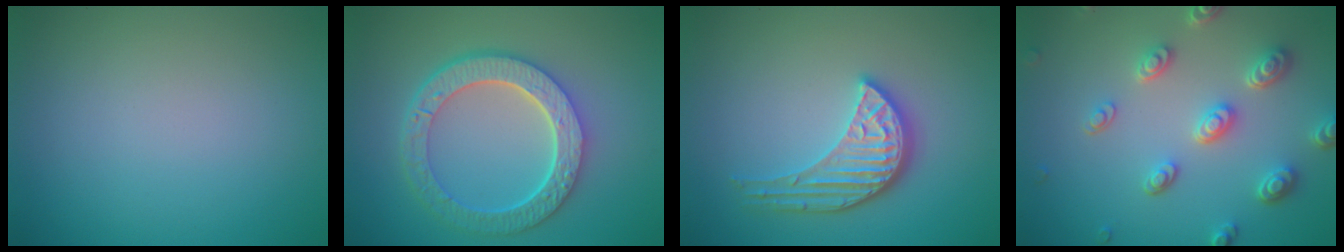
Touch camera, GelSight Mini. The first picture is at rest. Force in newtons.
{"total": 6.3, "press": 4.9, "slide": 4.0}
{"total": 4.1, "press": 3.5, "slide": 2.2}
{"total": 4.7, "press": 3.8, "slide": 2.8}